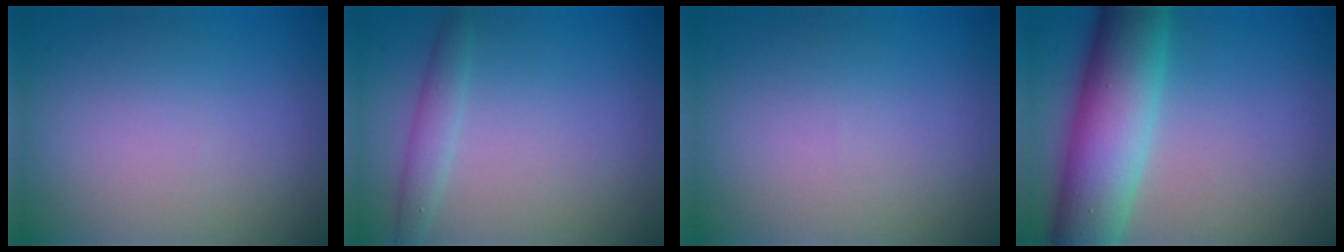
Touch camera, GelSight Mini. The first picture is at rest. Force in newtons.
{"total": 1.8, "press": 1.8, "slide": 0.1}
{"total": 0.0}
{"total": 10.1, "press": 10.1, "slide": 0.2}